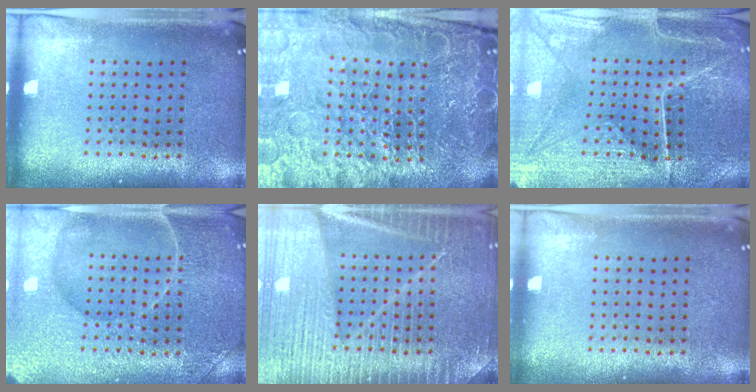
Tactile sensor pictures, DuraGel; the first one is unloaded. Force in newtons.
{"total": 6.2, "press": 5.5, "slide": 2.8}
{"total": 3.4, "press": 3.4, "slide": 0.3}
{"total": 4.4, "press": 4.3, "slide": 0.8}
{"total": 6.4, "press": 6.3, "slide": 0.9}
{"total": 0.0}